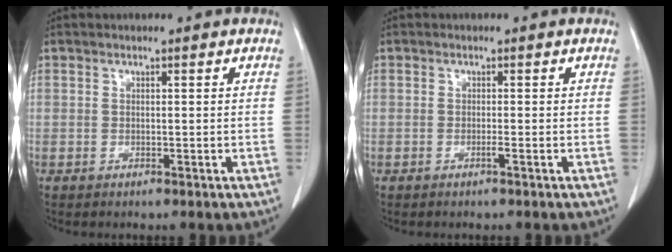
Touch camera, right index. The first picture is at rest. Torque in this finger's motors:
{"motor_torque": [0.01, 0.06, 0.14, 0.04]}